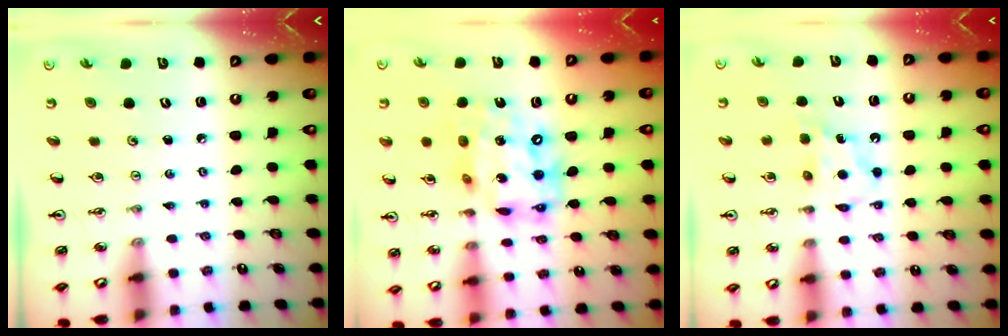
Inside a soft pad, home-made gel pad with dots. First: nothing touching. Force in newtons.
{"total": 17.3, "press": 17.2, "slide": 2.0}
{"total": 6.1, "press": 6.1, "slide": 0.7}